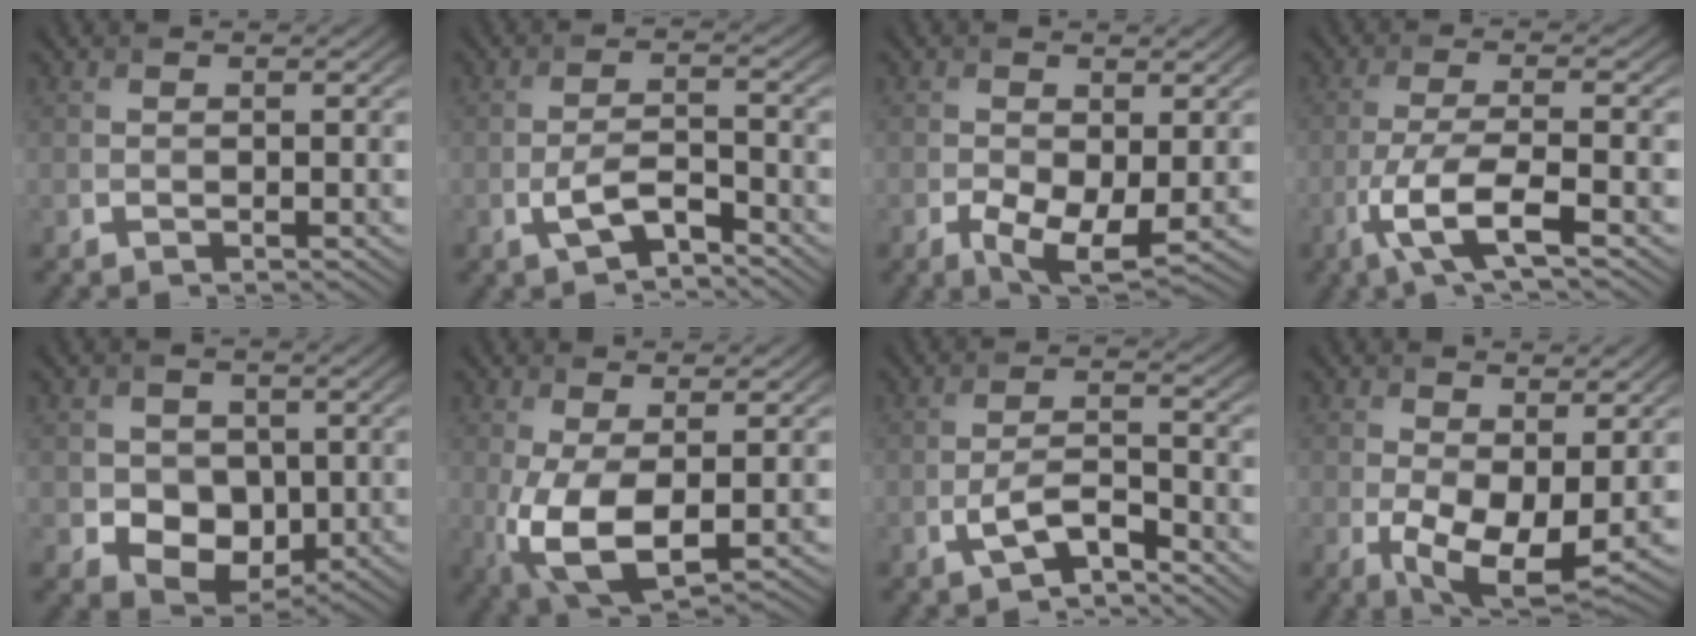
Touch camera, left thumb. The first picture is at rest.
{"total": 4.3, "force": [-2.4, 1.6, 3.2], "torque": [-0.074, -0.002, -0.048]}
{"total": 5.3, "force": [-1.5, 2.8, 4.3], "torque": [-0.089, -0.018, -0.023]}
{"total": 6.9, "force": [-3.4, 1.4, 5.8], "torque": [-0.117, 0.002, -0.078]}
{"total": 6.7, "force": [-0.3, 5.7, 3.6], "torque": [-0.068, -0.015, -0.014]}
{"total": 8.4, "force": [-1.0, 4.1, 7.3], "torque": [-0.177, -0.017, -0.012]}
{"total": 4.8, "force": [-2.8, 1.7, 3.4], "torque": [-0.077, 0.000, -0.058]}
{"total": 7.2, "force": [-0.2, 3.9, 6.1], "torque": [-0.123, -0.023, 0.007]}